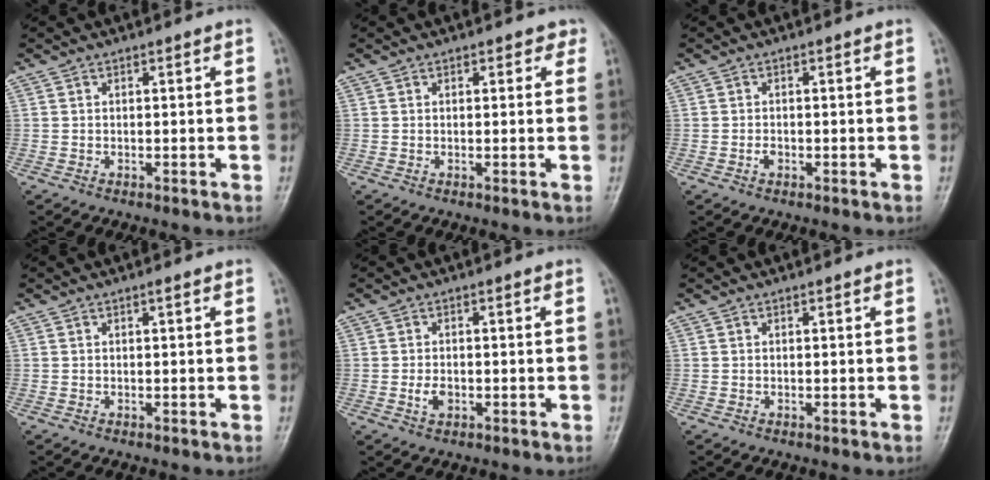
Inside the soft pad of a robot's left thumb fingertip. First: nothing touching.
{"total": 1.9, "force": [1.1, 1.3, 0.8], "torque": [0.013, 0.000, 0.005]}
{"total": 1.1, "force": [-0.5, 0.8, 0.7], "torque": [-0.010, 0.001, -0.011]}
{"total": 0.7, "force": [0.4, 0.2, 0.6], "torque": [-0.009, 0.001, 0.002]}
{"total": 2.5, "force": [-0.7, 1.6, 1.7], "torque": [-0.029, 0.001, -0.013]}
{"total": 0.0}